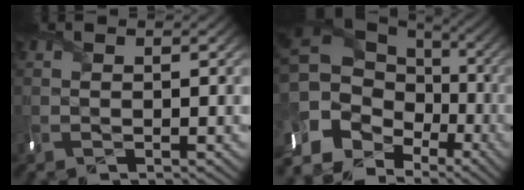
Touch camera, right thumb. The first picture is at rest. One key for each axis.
{"total": 16.8, "fx": -5.3, "fy": 12.9, "fz": 9.4, "tx": -0.202, "ty": -0.020, "tz": -0.065}